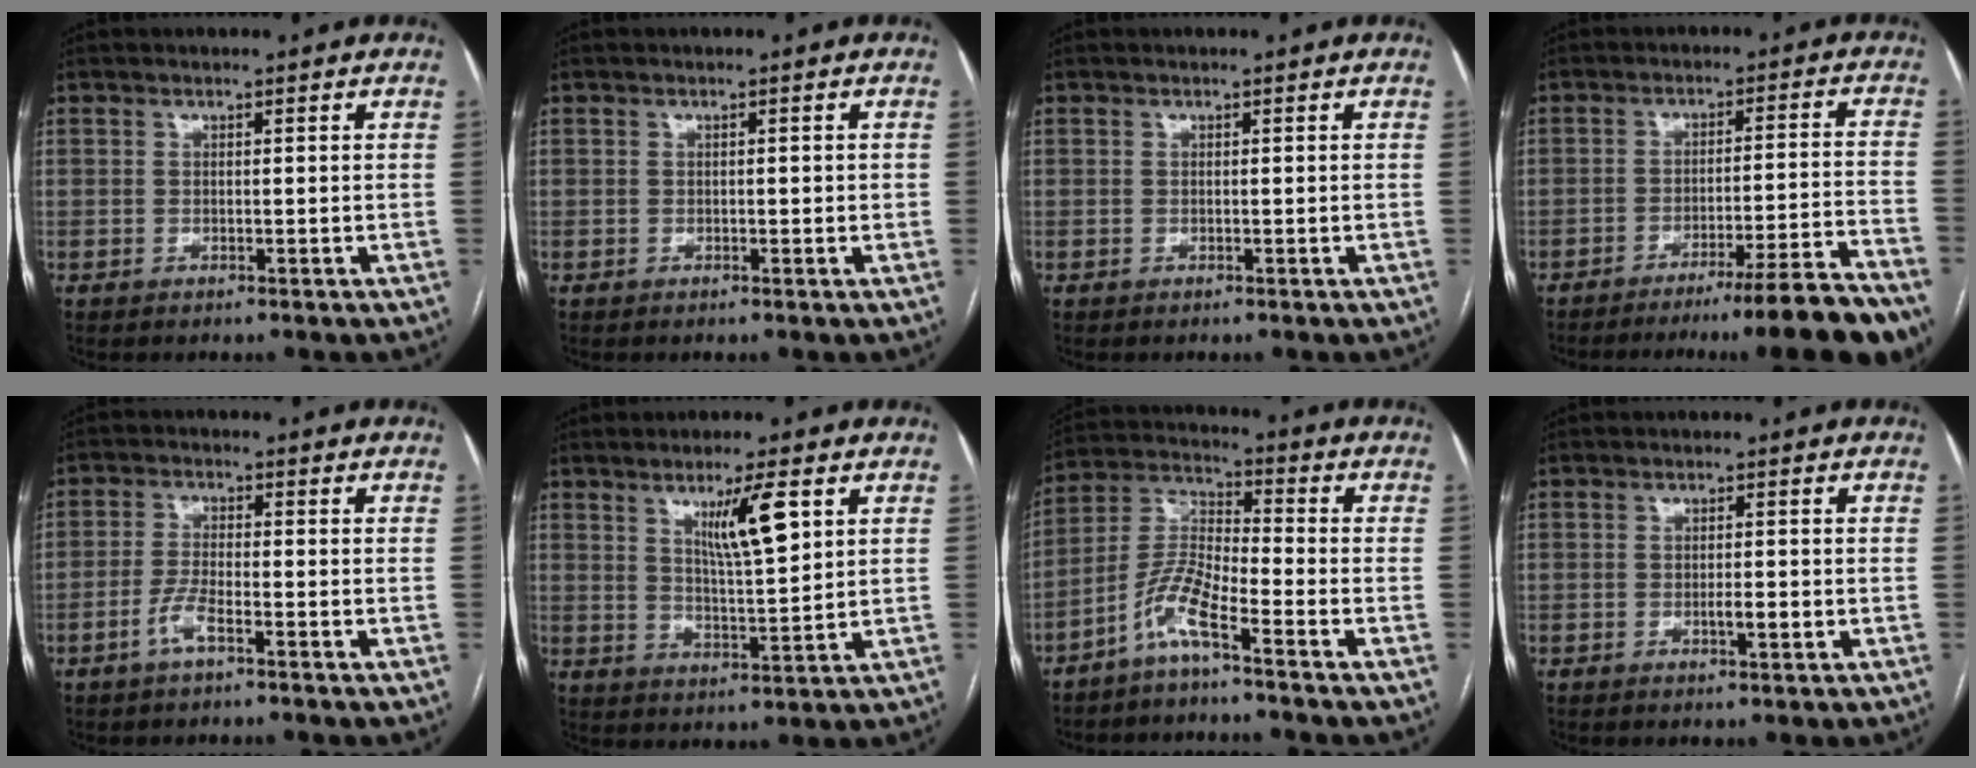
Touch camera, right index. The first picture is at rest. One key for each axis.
{"total": 1.0, "fx": -0.1, "fy": 0.3, "fz": 1.0, "tx": -0.014, "ty": 0.000, "tz": 0.002}
{"total": 0.0}
{"total": 16.3, "fx": -13.8, "fy": -1.6, "fz": 8.5, "tx": -0.063, "ty": -0.002, "tz": -0.196}
{"total": 3.6, "fx": -2.2, "fy": 0.5, "fz": 2.8, "tx": -0.061, "ty": -0.001, "tz": -0.047}
{"total": 7.7, "fx": 3.5, "fy": 0.5, "fz": 6.9, "tx": -0.120, "ty": -0.007, "tz": 0.063}
{"total": 7.3, "fx": -5.0, "fy": 0.4, "fz": 5.4, "tx": -0.125, "ty": -0.003, "tz": -0.108}
{"total": 2.3, "fx": -0.7, "fy": 0.3, "fz": 2.1, "tx": -0.037, "ty": -0.001, "tz": -0.009}